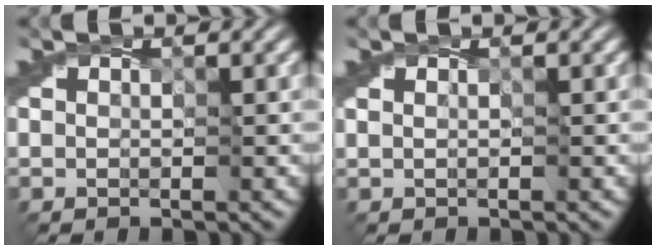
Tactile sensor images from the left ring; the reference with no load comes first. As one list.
[{"total": 0.0}]